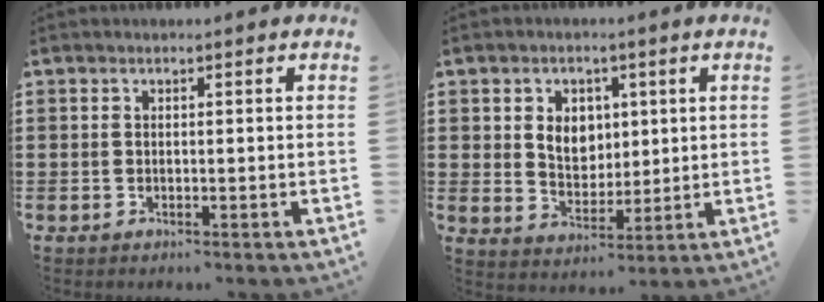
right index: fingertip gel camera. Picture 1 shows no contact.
{"total": 4.9, "force": [1.3, 3.8, 2.7], "torque": [-0.052, 0.006, 0.019]}